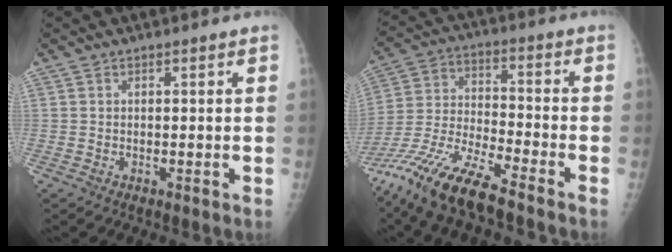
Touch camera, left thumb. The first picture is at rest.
{"total": 15.8, "force": [-12.2, 2.6, 9.8], "torque": [-0.210, 0.029, -0.233]}